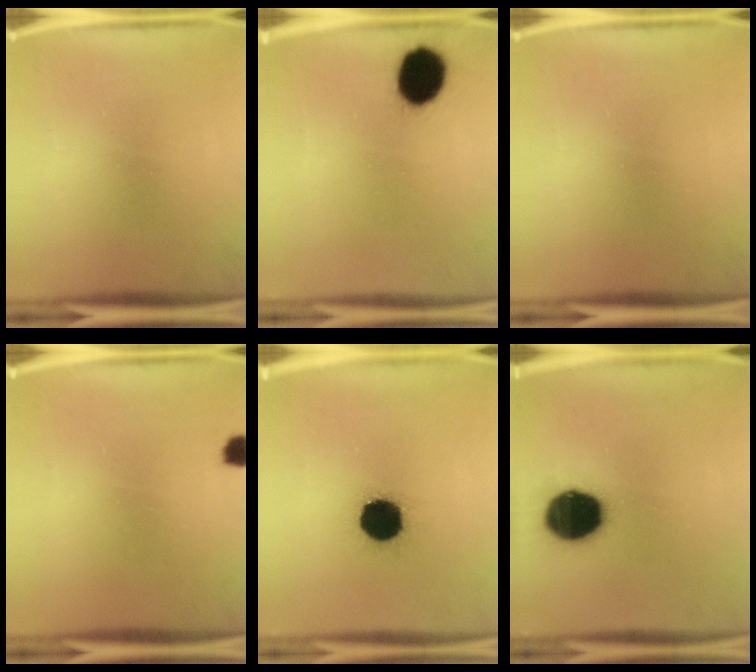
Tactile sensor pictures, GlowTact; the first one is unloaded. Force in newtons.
{"total": 11.4}
{"total": 0.0}
{"total": 2.2}
{"total": 17.3}
{"total": 19.5}